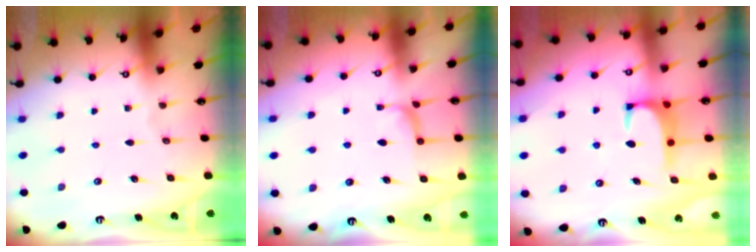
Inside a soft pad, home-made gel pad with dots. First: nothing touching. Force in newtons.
{"total": 2.9, "press": 2.7, "slide": 0.9}
{"total": 1.4, "press": 1.3, "slide": 0.5}